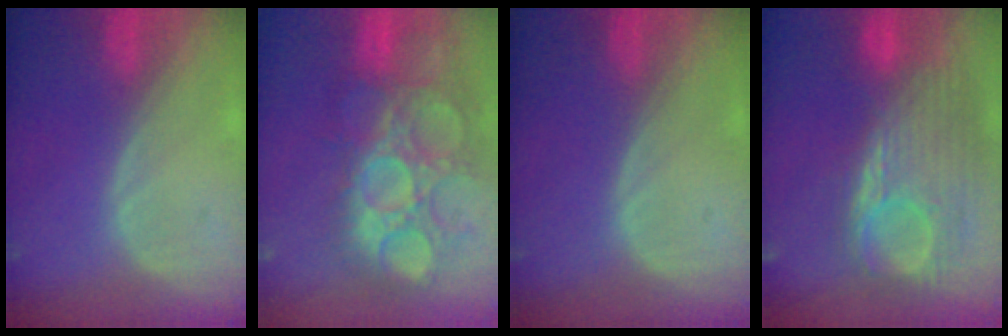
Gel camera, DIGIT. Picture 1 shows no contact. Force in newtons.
{"total": 14.4, "press": 12.7, "slide": 6.8}
{"total": 0.0}
{"total": 12.4, "press": 10.5, "slide": 6.5}